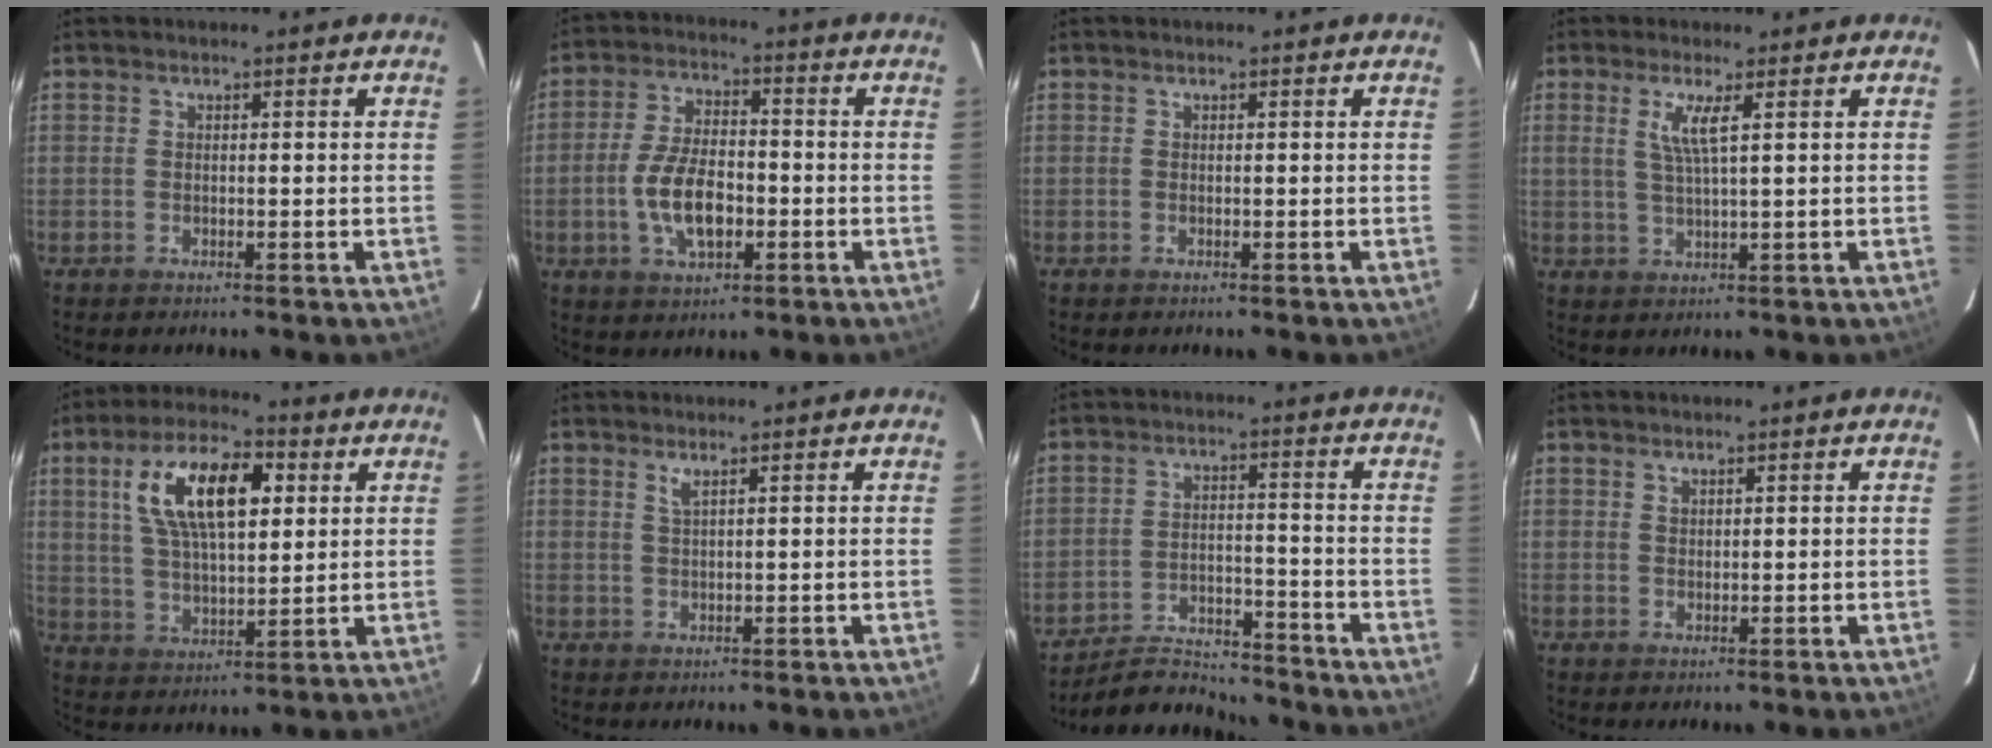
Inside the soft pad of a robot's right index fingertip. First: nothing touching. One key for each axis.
{"total": 10.4, "fx": -2.8, "fy": 5.0, "fz": 8.7, "tx": -0.178, "ty": 0.002, "tz": -0.046}
{"total": 0.0}
{"total": 4.1, "fx": 1.6, "fy": -0.1, "fz": 3.8, "tx": -0.075, "ty": -0.003, "tz": 0.031}
{"total": 15.3, "fx": 5.0, "fy": 6.6, "fz": 12.9, "tx": -0.236, "ty": 0.025, "tz": 0.094}
{"total": 1.2, "fx": 0.8, "fy": -0.1, "fz": 0.9, "tx": -0.018, "ty": 0.000, "tz": 0.015}
{"total": 11.0, "fx": -10.5, "fy": 2.5, "fz": 1.8, "tx": -0.063, "ty": 0.006, "tz": -0.165}
{"total": 0.8, "fx": 0.7, "fy": 0.4, "fz": 0.1, "tx": -0.001, "ty": 0.002, "tz": 0.014}